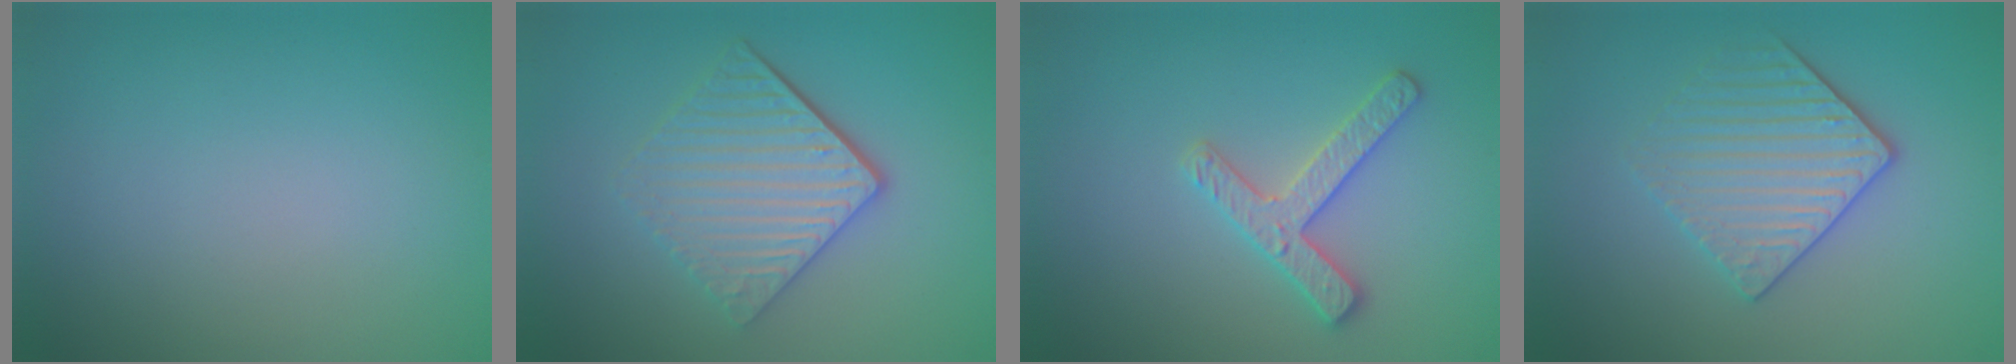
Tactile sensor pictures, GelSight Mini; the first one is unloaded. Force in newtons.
{"total": 5.4, "press": 3.8, "slide": 3.8}
{"total": 2.7, "press": 2.7, "slide": 0.3}
{"total": 3.6, "press": 3.3, "slide": 1.4}